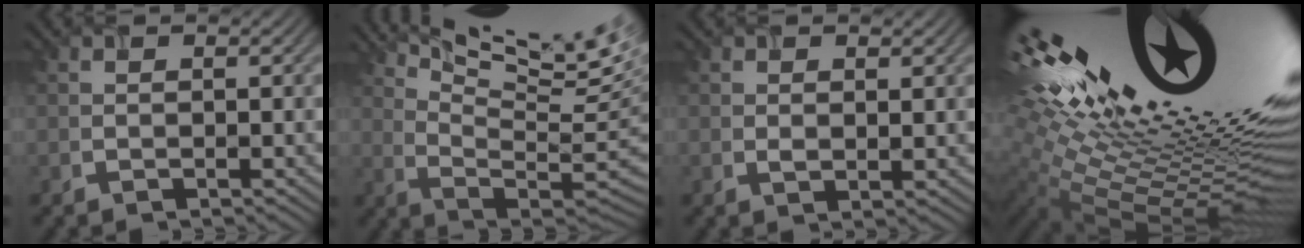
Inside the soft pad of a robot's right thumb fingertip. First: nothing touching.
{"total": 13.7, "force": [7.9, 2.8, 10.8], "torque": [-0.175, -0.010, 0.125]}
{"total": 1.9, "force": [1.3, 0.7, 1.2], "torque": [-0.022, 0.000, 0.027]}
{"total": 22.1, "force": [9.0, 6.8, 19.0], "torque": [-0.315, 0.038, 0.165]}